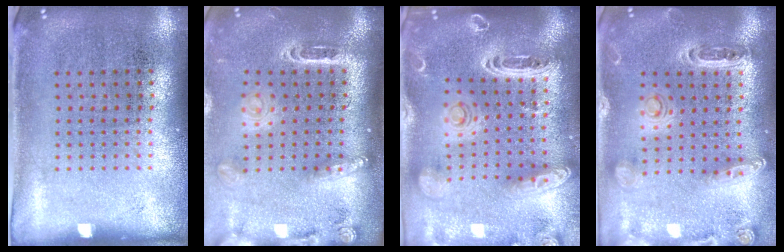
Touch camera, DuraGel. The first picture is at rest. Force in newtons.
{"total": 2.4, "press": 1.8, "slide": 1.5}
{"total": 3.4, "press": 2.8, "slide": 2.0}
{"total": 1.3, "press": 1.2, "slide": 0.2}